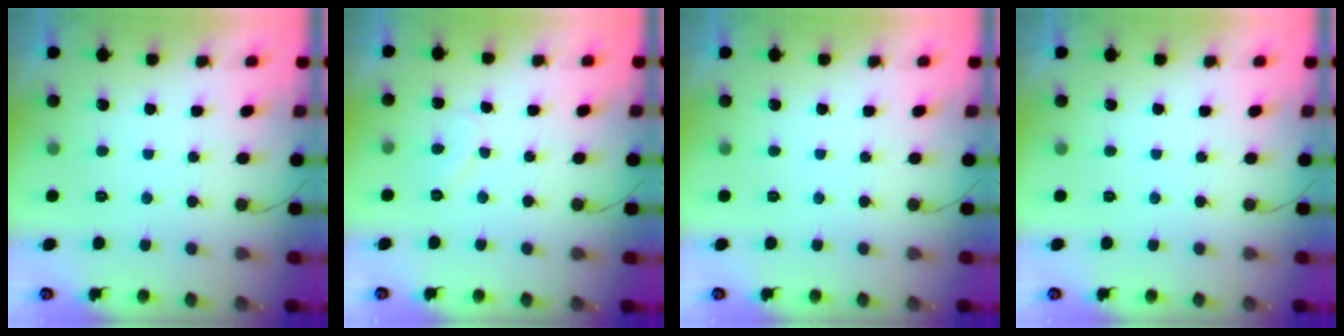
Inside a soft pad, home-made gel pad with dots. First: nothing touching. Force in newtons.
{"total": 4.9, "press": 4.9, "slide": 0.5}
{"total": 0.0}
{"total": 0.0}